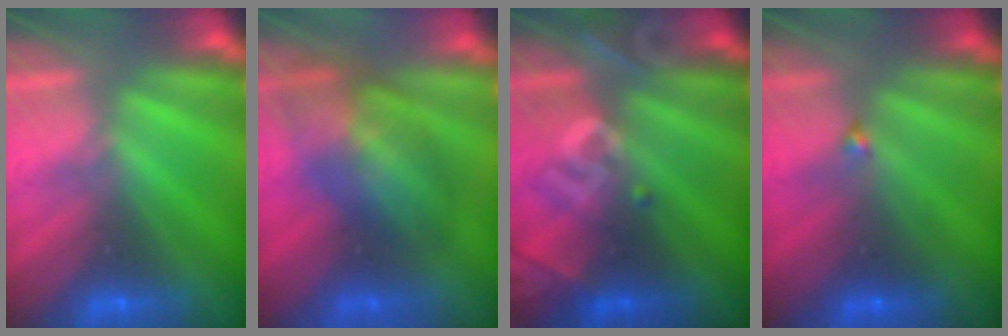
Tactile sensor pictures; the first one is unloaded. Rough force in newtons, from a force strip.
{"total": 5.7}
{"total": 2.7}
{"total": 1.9}